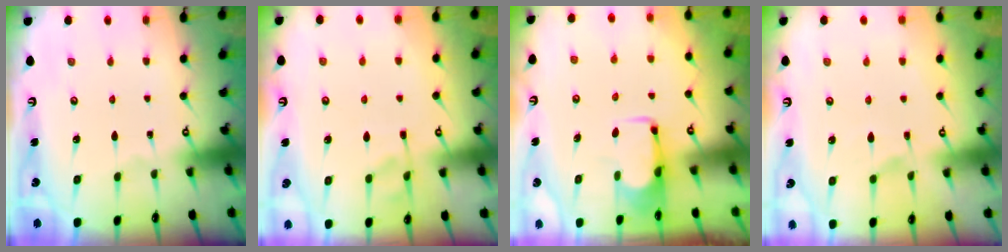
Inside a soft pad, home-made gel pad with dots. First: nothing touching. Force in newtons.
{"total": 2.0, "press": 1.5, "slide": 1.3}
{"total": 1.9, "press": 1.8, "slide": 0.7}
{"total": 1.5, "press": 0.9, "slide": 1.2}